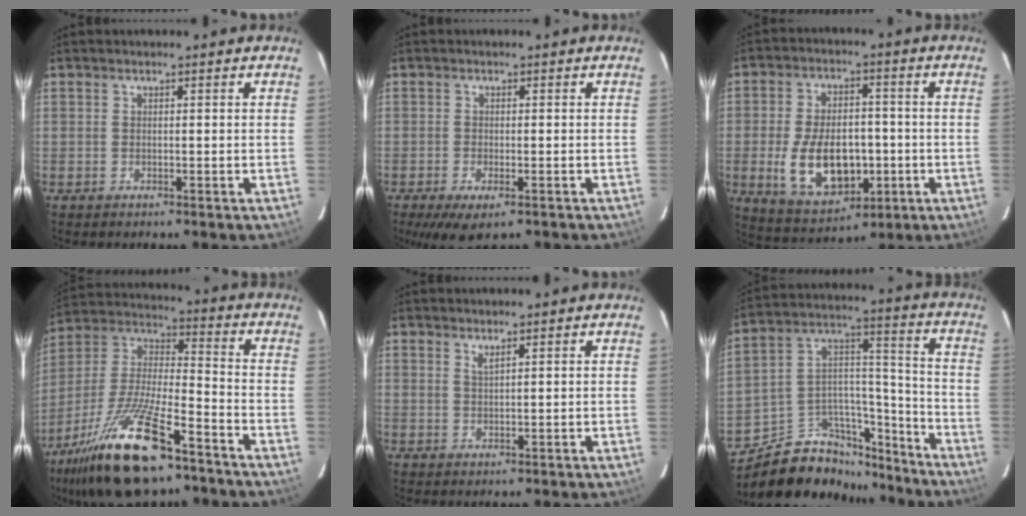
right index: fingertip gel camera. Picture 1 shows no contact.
{"total": 6.7, "force": [-4.2, 2.4, 4.6], "torque": [-0.097, -0.030, -0.064]}
{"total": 14.7, "force": [-3.2, 8.8, 11.4], "torque": [-0.233, -0.003, -0.032]}
{"total": 22.2, "force": [-14.3, 6.6, 15.7], "torque": [-0.311, -0.020, -0.254]}
{"total": 1.0, "force": [0.8, -0.2, 0.6], "torque": [-0.010, -0.001, 0.014]}
{"total": 19.1, "force": [-14.6, 10.0, 7.2], "torque": [-0.139, 0.079, -0.214]}